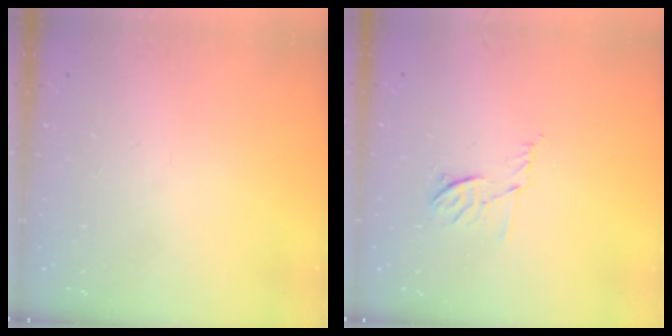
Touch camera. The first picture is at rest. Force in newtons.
{"total": 6.5, "press": 6.4, "slide": 1.0}